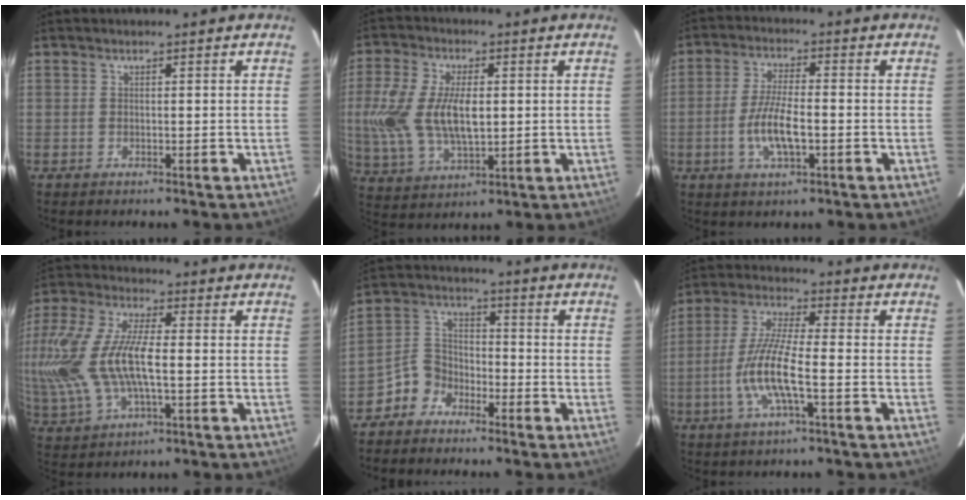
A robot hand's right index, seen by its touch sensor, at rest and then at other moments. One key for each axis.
{"total": 13.9, "fx": 0.6, "fy": 7.4, "fz": 11.8, "tx": -0.253, "ty": -0.001, "tz": 0.017}
{"total": 7.7, "fx": -2.2, "fy": 2.4, "fz": 7.0, "tx": -0.142, "ty": -0.003, "tz": -0.043}
{"total": 20.7, "fx": -0.9, "fy": 9.8, "fz": 18.2, "tx": -0.405, "ty": 0.000, "tz": -0.014}
{"total": 6.1, "fx": -4.3, "fy": 4.3, "fz": 0.8, "tx": -0.019, "ty": 0.030, "tz": -0.094}
{"total": 10.0, "fx": -3.1, "fy": 1.2, "fz": 9.4, "tx": -0.200, "ty": -0.003, "tz": -0.062}